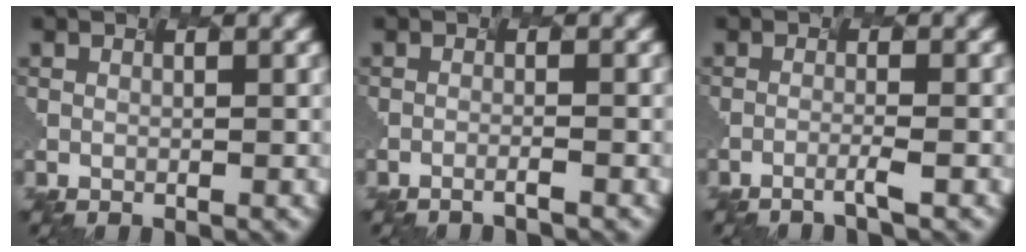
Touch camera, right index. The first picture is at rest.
{"total": 1.5, "force": [-1.3, -0.6, 0.0], "torque": [-0.005, -0.010, -0.002]}
{"total": 1.8, "force": [-1.5, -0.8, 0.4], "torque": [-0.023, -0.010, -0.007]}